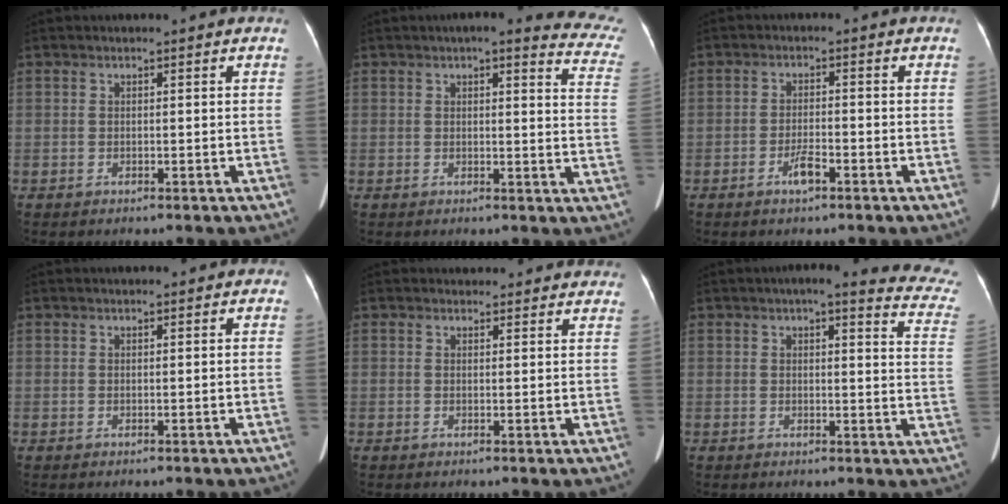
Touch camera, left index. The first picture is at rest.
{"total": 14.3, "force": [12.8, 2.3, 6.1], "torque": [-0.039, -0.039, 0.109]}
{"total": 2.9, "force": [-1.8, 0.6, 2.1], "torque": [-0.041, 0.000, -0.033]}
{"total": 1.9, "force": [1.5, 0.5, 1.0], "torque": [-0.009, 0.020, 0.018]}
{"total": 9.5, "force": [8.9, 2.9, 1.7], "torque": [0.009, 0.014, 0.081]}
{"total": 14.6, "force": [13.3, 1.4, 6.0], "torque": [-0.051, -0.051, 0.120]}